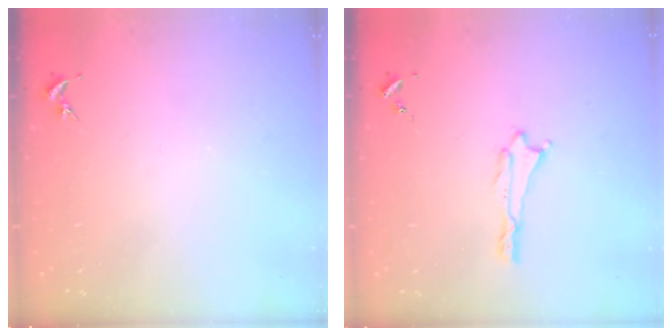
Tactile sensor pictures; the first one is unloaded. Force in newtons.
{"total": 0.0}